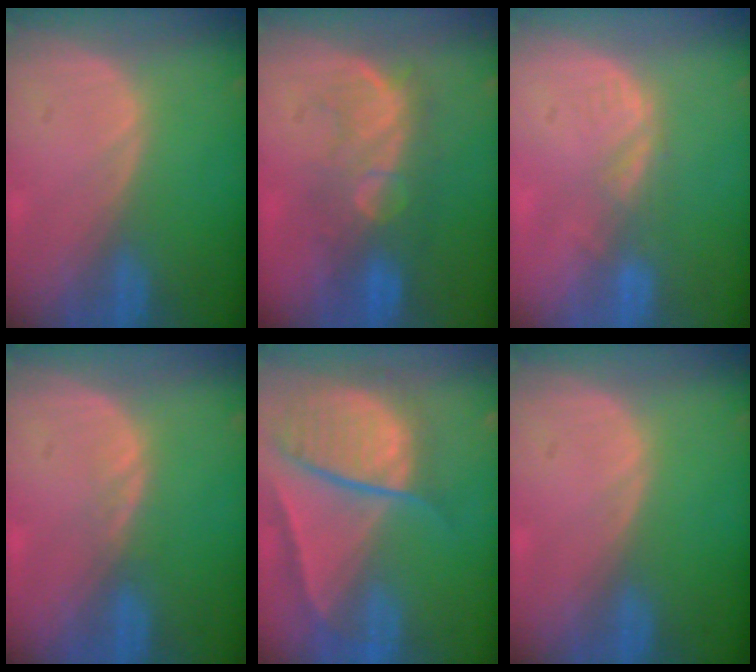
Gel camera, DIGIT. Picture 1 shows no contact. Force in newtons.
{"total": 7.9, "press": 7.8, "slide": 1.3}
{"total": 2.8, "press": 2.2, "slide": 1.7}
{"total": 1.1, "press": 1.0, "slide": 0.2}
{"total": 10.4, "press": 8.8, "slide": 5.5}
{"total": 0.0}